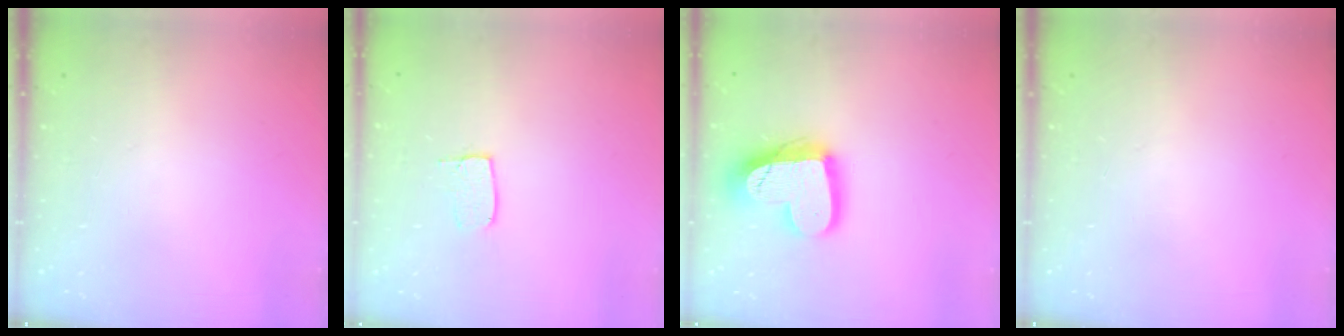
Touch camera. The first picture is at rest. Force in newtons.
{"total": 5.5, "press": 5.5, "slide": 0.4}
{"total": 18.3, "press": 18.2, "slide": 1.6}
{"total": 0.0}